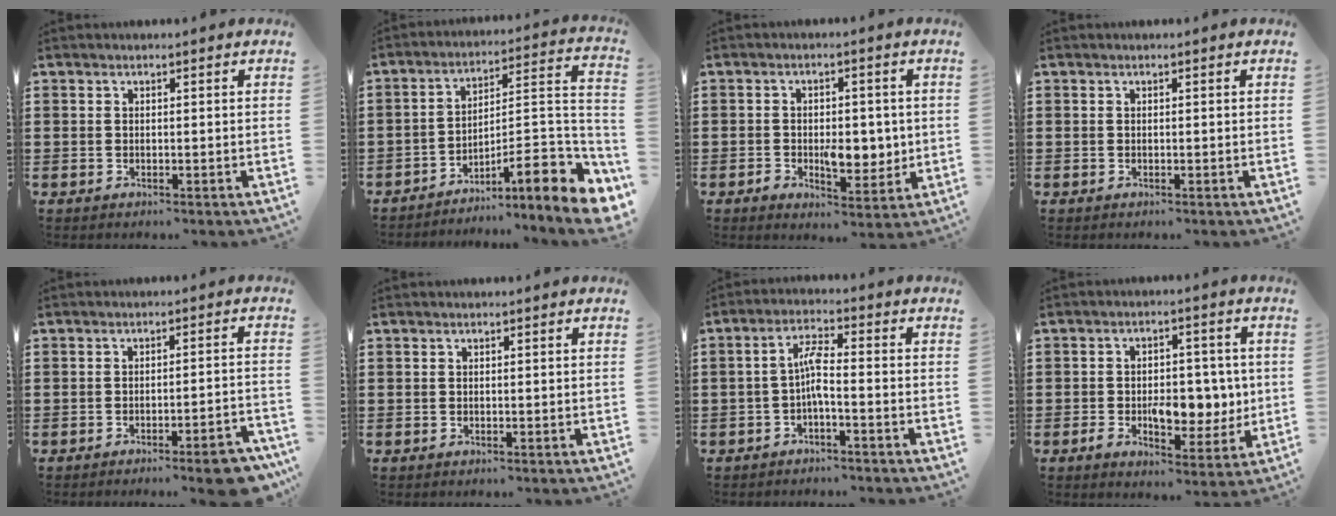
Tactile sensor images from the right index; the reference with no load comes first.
{"total": 9.3, "force": [-5.4, 2.1, 7.3], "torque": [-0.100, -0.016, -0.107]}
{"total": 6.1, "force": [-0.8, 3.8, 4.8], "torque": [-0.074, 0.004, -0.018]}
{"total": 0.0}
{"total": 5.0, "force": [-3.9, 0.1, 3.1], "torque": [-0.048, -0.010, -0.068]}
{"total": 0.0}
{"total": 4.0, "force": [-1.3, 0.8, 3.7], "torque": [-0.079, 0.006, -0.029]}
{"total": 8.4, "force": [-1.1, 5.3, 6.4], "torque": [-0.084, 0.004, -0.021]}